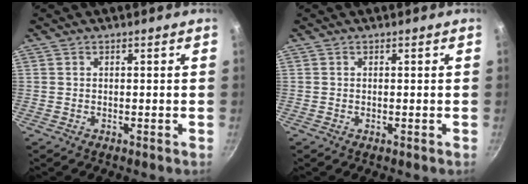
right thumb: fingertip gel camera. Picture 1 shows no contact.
{"total": 0.0}